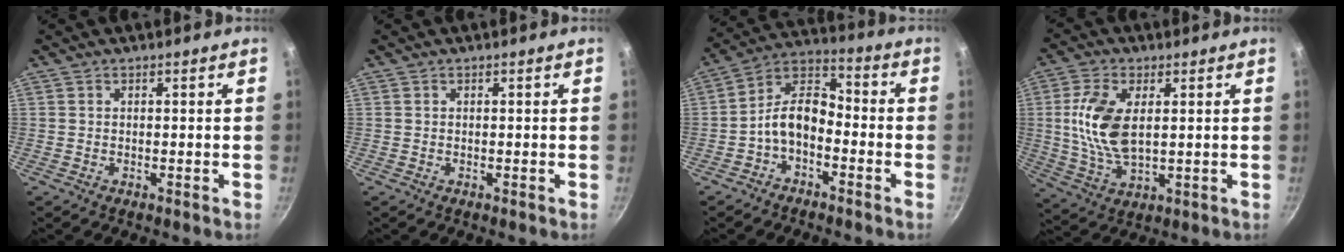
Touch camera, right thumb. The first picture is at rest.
{"total": 0.0}
{"total": 9.4, "force": [-3.4, 5.8, 6.6], "torque": [-0.108, 0.057, -0.077]}
{"total": 12.1, "force": [2.0, 6.4, 10.1], "torque": [-0.198, -0.008, 0.041]}